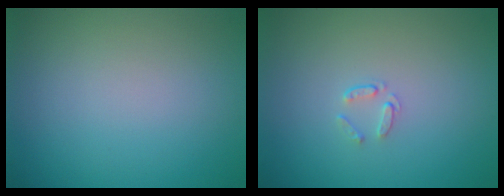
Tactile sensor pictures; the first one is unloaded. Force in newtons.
{"total": 0.7, "press": 0.5, "slide": 0.5}